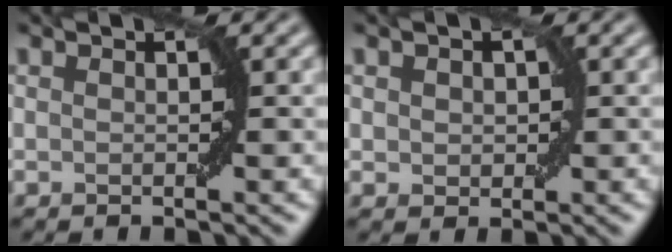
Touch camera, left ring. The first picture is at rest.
{"total": 1.5, "force": [0.3, 1.3, 0.7], "torque": [-0.009, 0.000, 0.006]}